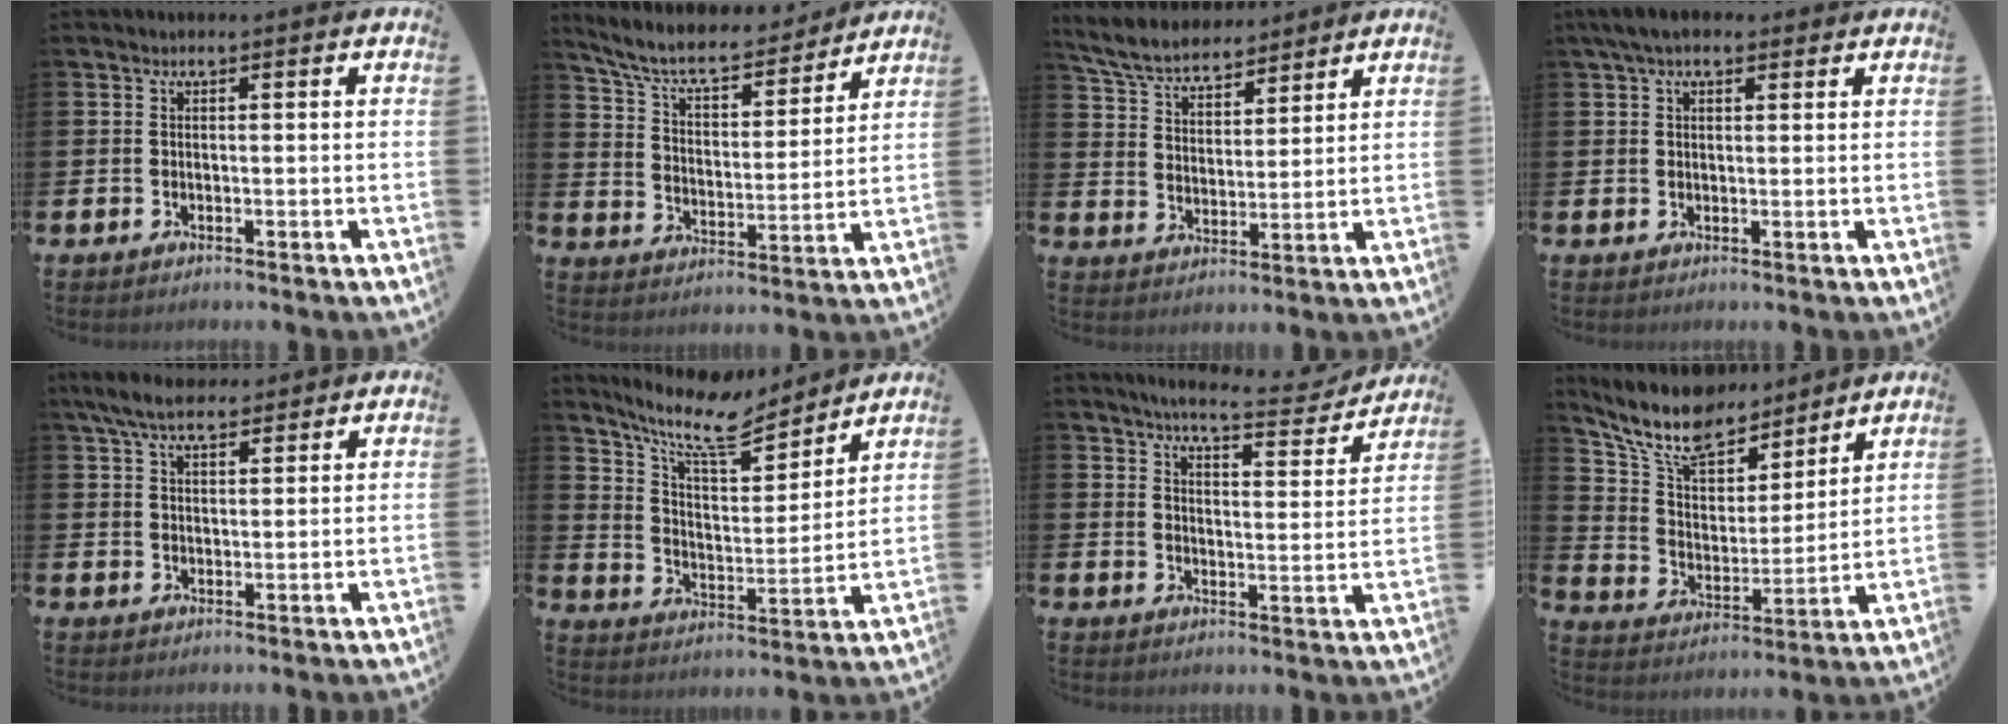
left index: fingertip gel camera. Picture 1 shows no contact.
{"total": 8.1, "force": [7.3, 2.0, 2.8], "torque": [-0.084, -0.052, 0.124]}
{"total": 6.9, "force": [6.5, 1.7, 1.4], "torque": [-0.056, -0.028, 0.118]}
{"total": 3.7, "force": [3.0, 1.5, 1.7], "torque": [-0.039, 0.002, 0.054]}
{"total": 6.5, "force": [5.6, 2.1, 2.6], "torque": [-0.062, -0.013, 0.104]}
{"total": 11.5, "force": [9.7, 3.2, 5.3], "torque": [-0.122, -0.063, 0.164]}
{"total": 6.5, "force": [6.2, 0.4, 2.1], "torque": [-0.049, -0.042, 0.102]}
{"total": 11.7, "force": [10.3, 4.2, 3.4], "torque": [-0.116, -0.061, 0.188]}